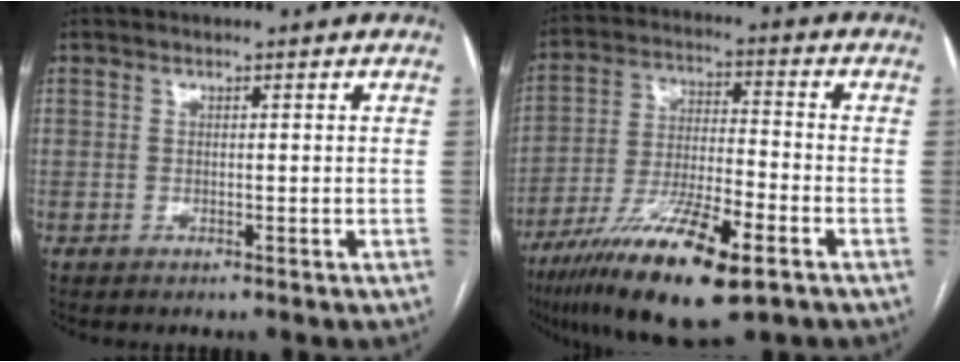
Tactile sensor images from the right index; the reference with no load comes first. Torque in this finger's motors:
{"motor_torque": [1.12, -1.02, 1.05, 0.21]}